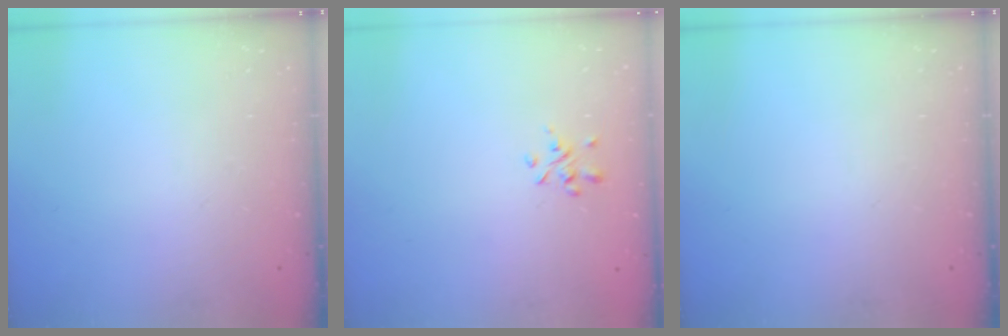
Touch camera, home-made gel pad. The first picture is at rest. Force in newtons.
{"total": 1.8, "press": 1.6, "slide": 0.7}
{"total": 0.0}